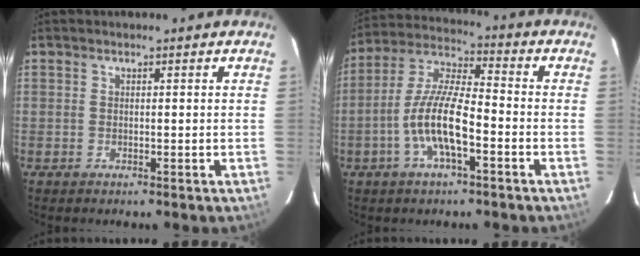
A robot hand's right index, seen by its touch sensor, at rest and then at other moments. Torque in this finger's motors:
{"motor_torque": [0.95, -0.72, 0.54, 0.19]}